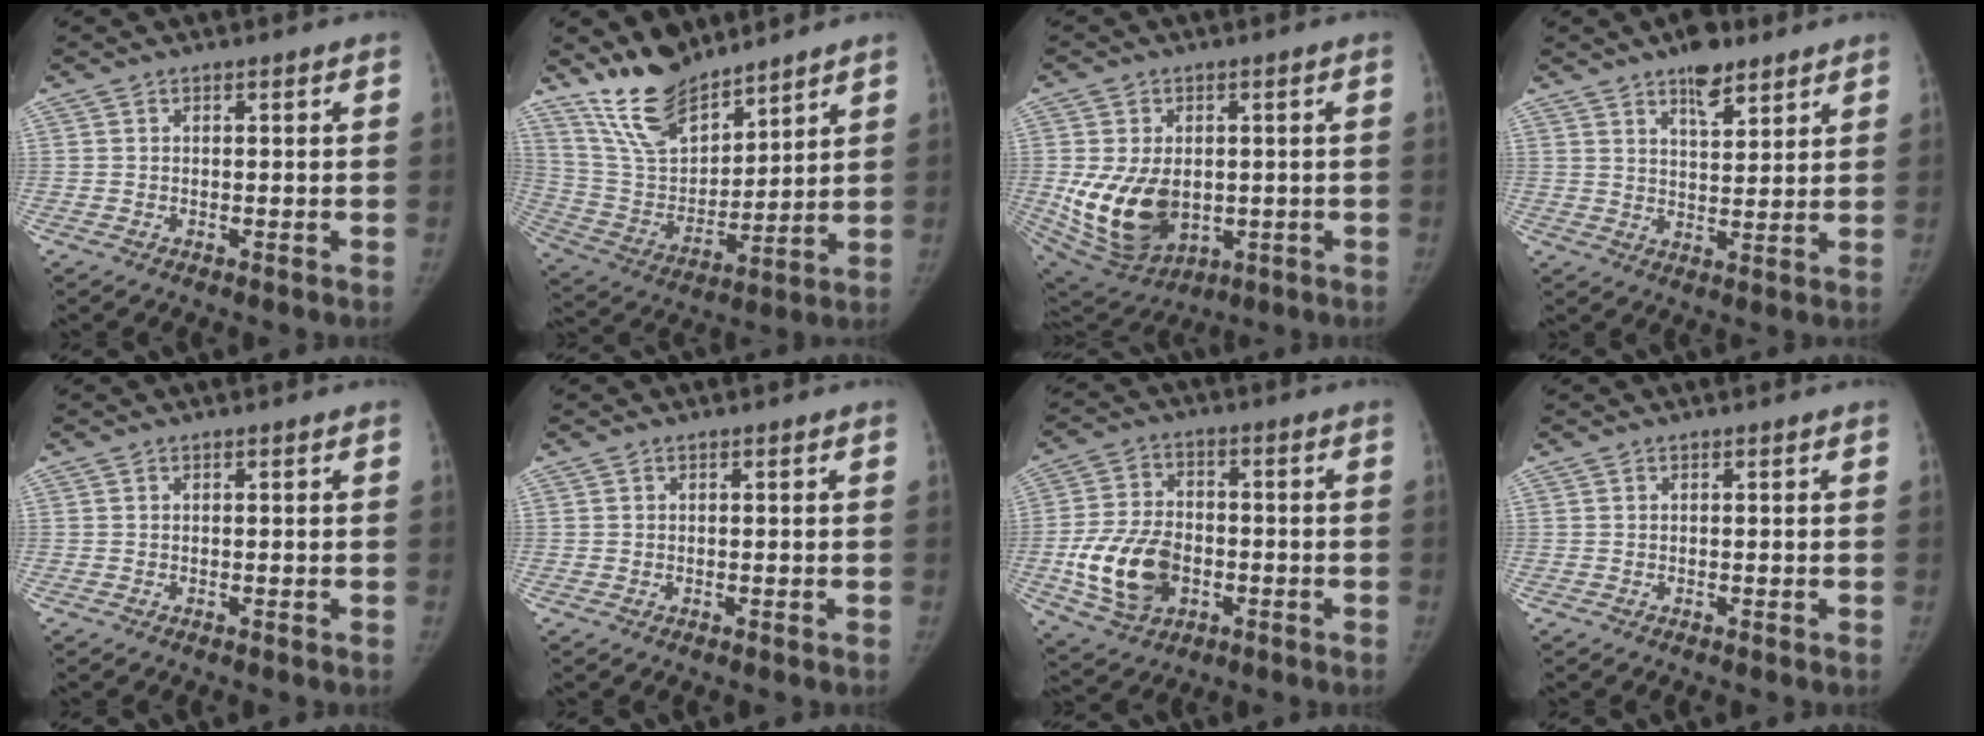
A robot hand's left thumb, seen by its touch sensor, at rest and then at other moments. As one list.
[{"total": 14.2, "force": [11.9, 5.4, 5.6], "torque": [-0.075, -0.068, 0.238]}, {"total": 15.2, "force": [-1.4, 10.5, 10.9], "torque": [-0.181, -0.011, 0.009]}, {"total": 7.5, "force": [5.2, 3.2, 4.5], "torque": [-0.047, -0.031, 0.080]}, {"total": 0.0}, {"total": 0.0}, {"total": 13.9, "force": [-3.5, 9.5, 9.5], "torque": [-0.164, 0.011, -0.057]}, {"total": 0.0}]